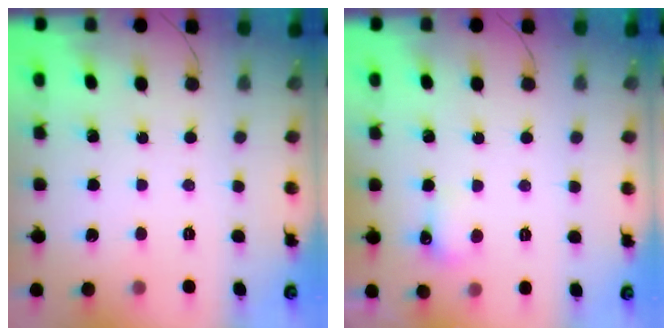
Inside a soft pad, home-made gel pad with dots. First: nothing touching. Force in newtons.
{"total": 4.9, "press": 4.7, "slide": 1.4}